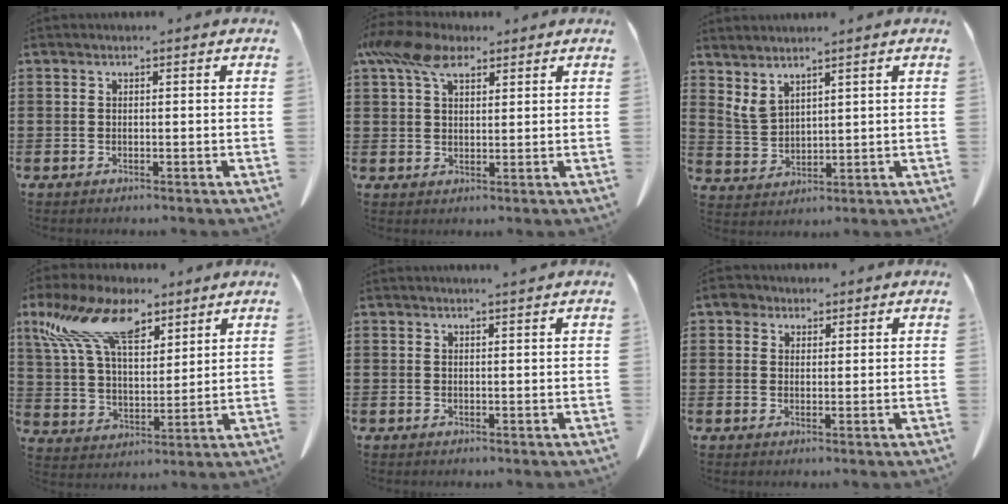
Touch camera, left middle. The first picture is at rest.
{"total": 7.6, "force": [4.8, 3.5, 4.7], "torque": [-0.100, 0.003, 0.089]}
{"total": 3.6, "force": [3.1, 1.3, 1.4], "torque": [-0.040, -0.005, 0.059]}
{"total": 13.5, "force": [8.8, 5.3, 8.8], "torque": [-0.208, -0.012, 0.161]}
{"total": 0.9, "force": [0.8, -0.2, 0.3], "torque": [-0.005, -0.004, 0.017]}
{"total": 2.8, "force": [2.0, 1.7, 0.8], "torque": [-0.017, 0.004, 0.038]}